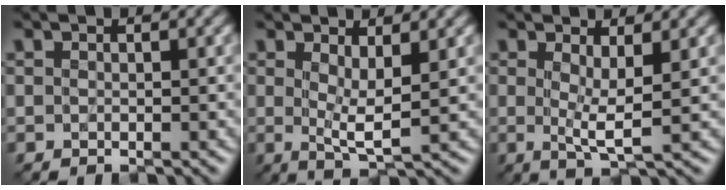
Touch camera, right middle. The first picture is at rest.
{"total": 2.5, "force": [0.6, 0.4, 2.4], "torque": [-0.047, -0.008, 0.013]}
{"total": 2.3, "force": [0.4, 0.0, 2.2], "torque": [-0.046, -0.008, 0.007]}